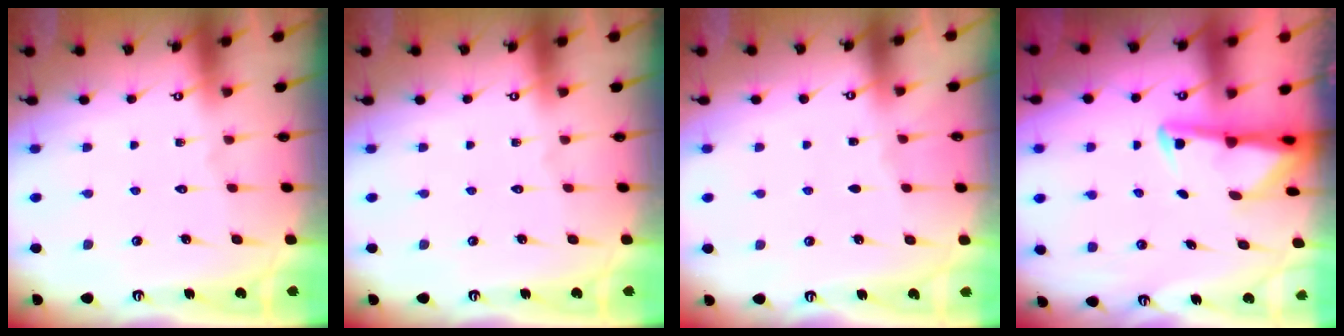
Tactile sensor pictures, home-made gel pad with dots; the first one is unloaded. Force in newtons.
{"total": 0.0}
{"total": 0.0}
{"total": 2.9, "press": 2.9, "slide": 0.7}